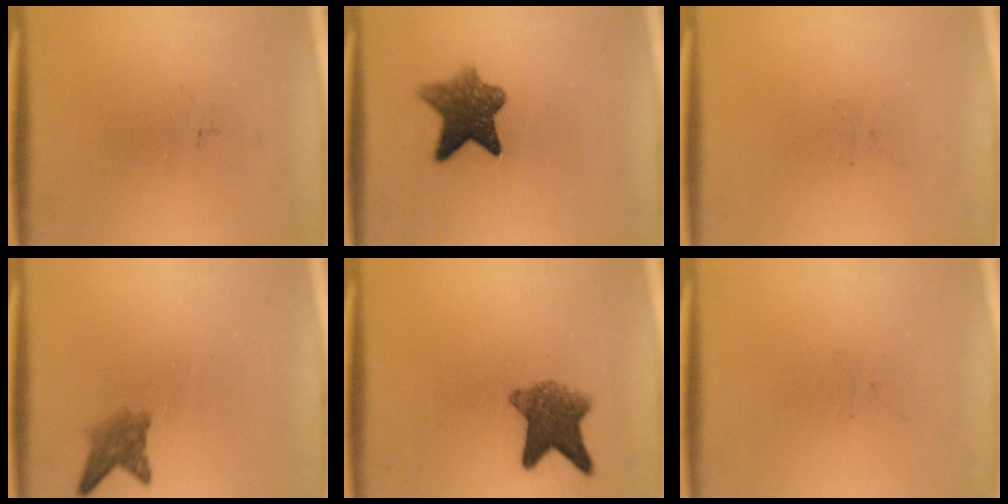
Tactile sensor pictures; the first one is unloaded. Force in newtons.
{"total": 7.7}
{"total": 0.0}
{"total": 2.9}
{"total": 6.8}
{"total": 0.0}